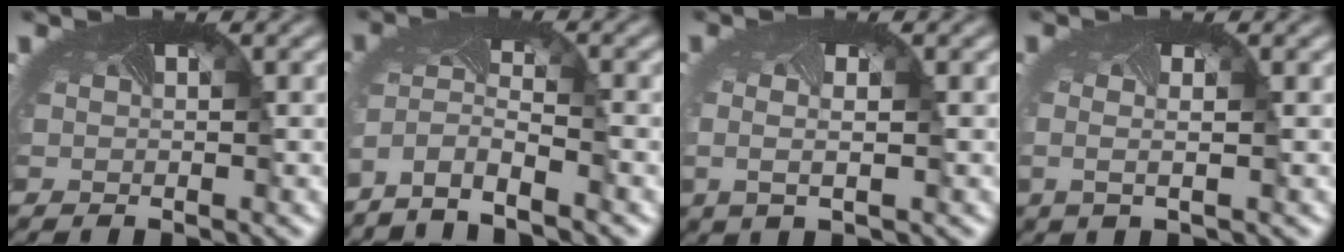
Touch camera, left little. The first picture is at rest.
{"total": 4.2, "force": [-3.7, 0.7, 2.0], "torque": [-0.066, -0.020, -0.068]}
{"total": 1.4, "force": [-0.1, 0.4, 1.3], "torque": [-0.045, -0.009, -0.002]}
{"total": 1.1, "force": [-0.3, 0.1, 1.1], "torque": [-0.036, -0.010, -0.003]}